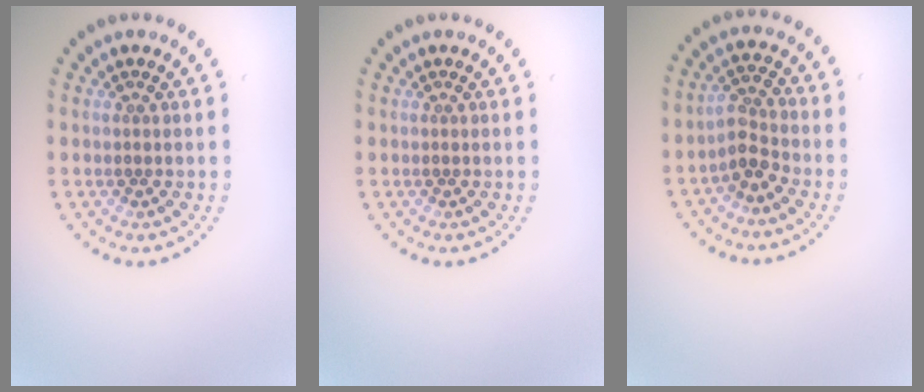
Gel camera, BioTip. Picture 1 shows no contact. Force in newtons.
{"total": 0.0}
{"total": 2.5, "press": 2.2, "slide": 1.3}